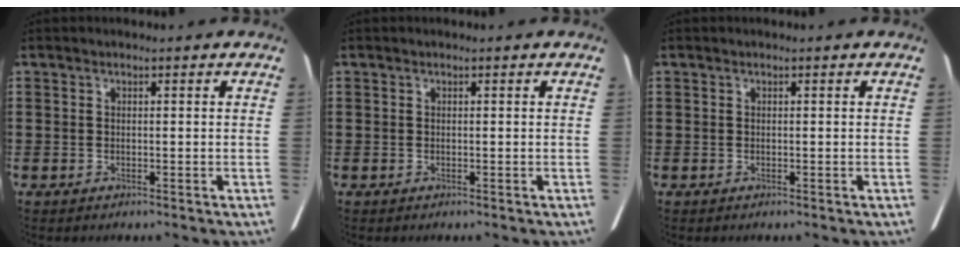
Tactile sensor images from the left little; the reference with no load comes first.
{"total": 0.0}
{"total": 0.0}